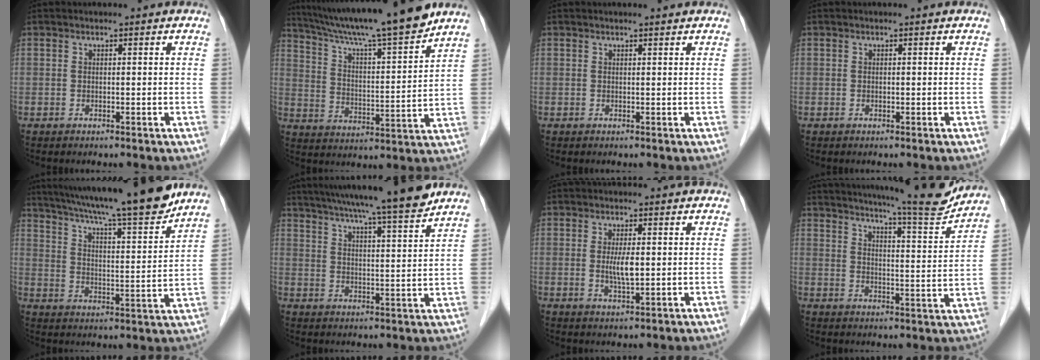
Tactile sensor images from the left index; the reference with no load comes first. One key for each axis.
{"total": 18.8, "fx": 16.3, "fy": -0.7, "fz": 9.2, "tx": -0.157, "ty": -0.006, "tz": 0.259}
{"total": 1.1, "fx": 1.1, "fy": -0.2, "fz": 0.3, "tx": -0.010, "ty": 0.002, "tz": 0.017}
{"total": 0.0}
{"total": 20.7, "fx": 18.0, "fy": 0.2, "fz": 10.2, "tx": -0.171, "ty": -0.009, "tz": 0.274}
{"total": 18.2, "fx": 16.0, "fy": -0.6, "fz": 8.7, "tx": -0.145, "ty": -0.007, "tz": 0.228}
{"total": 3.4, "fx": 0.2, "fy": 0.6, "fz": 3.4, "tx": -0.066, "ty": -0.006, "tz": 0.006}
{"total": 15.0, "fx": 14.0, "fy": -0.2, "fz": 5.5, "tx": -0.088, "ty": -0.033, "tz": 0.183}